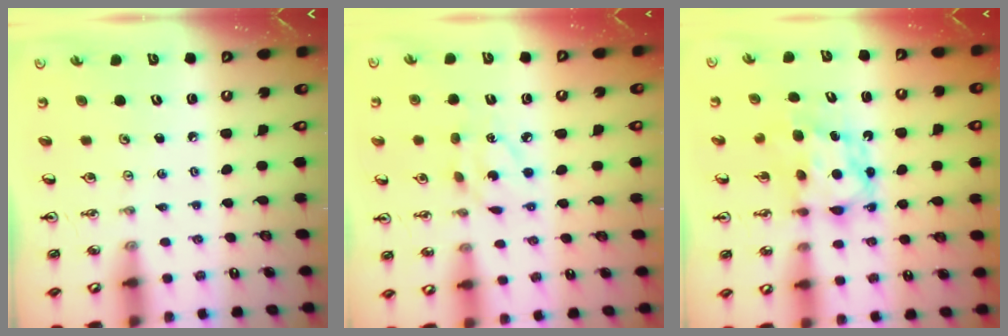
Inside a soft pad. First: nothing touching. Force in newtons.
{"total": 5.3, "press": 5.3, "slide": 0.3}
{"total": 6.5, "press": 6.5, "slide": 0.4}